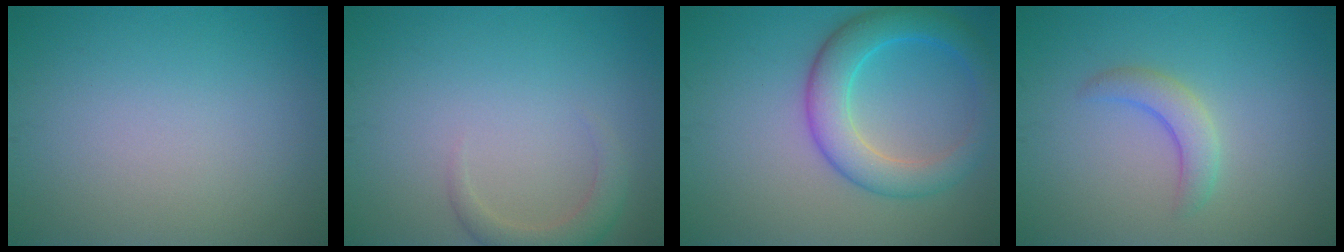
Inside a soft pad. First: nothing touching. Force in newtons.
{"total": 2.3, "press": 2.3, "slide": 0.2}
{"total": 5.7, "press": 5.7, "slide": 0.2}
{"total": 2.5, "press": 2.5, "slide": 0.2}